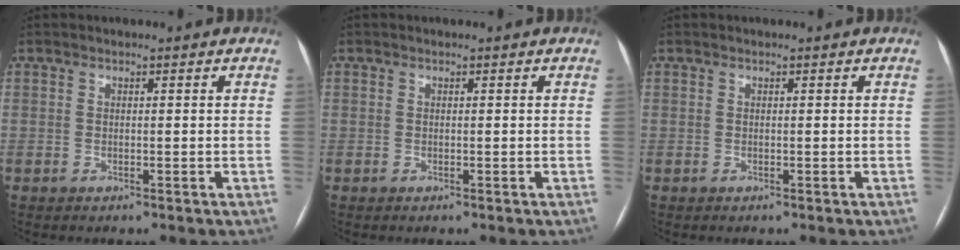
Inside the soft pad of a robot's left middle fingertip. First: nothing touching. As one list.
[{"total": 0.0}, {"total": 0.0}]